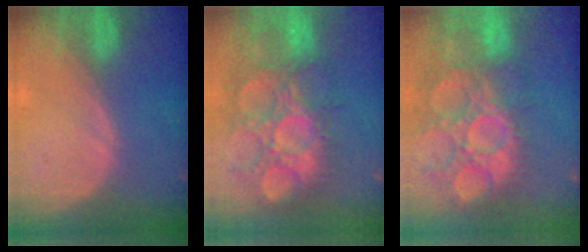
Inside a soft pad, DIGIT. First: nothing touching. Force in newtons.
{"total": 12.4, "press": 11.6, "slide": 4.3}
{"total": 15.1, "press": 12.6, "slide": 8.4}